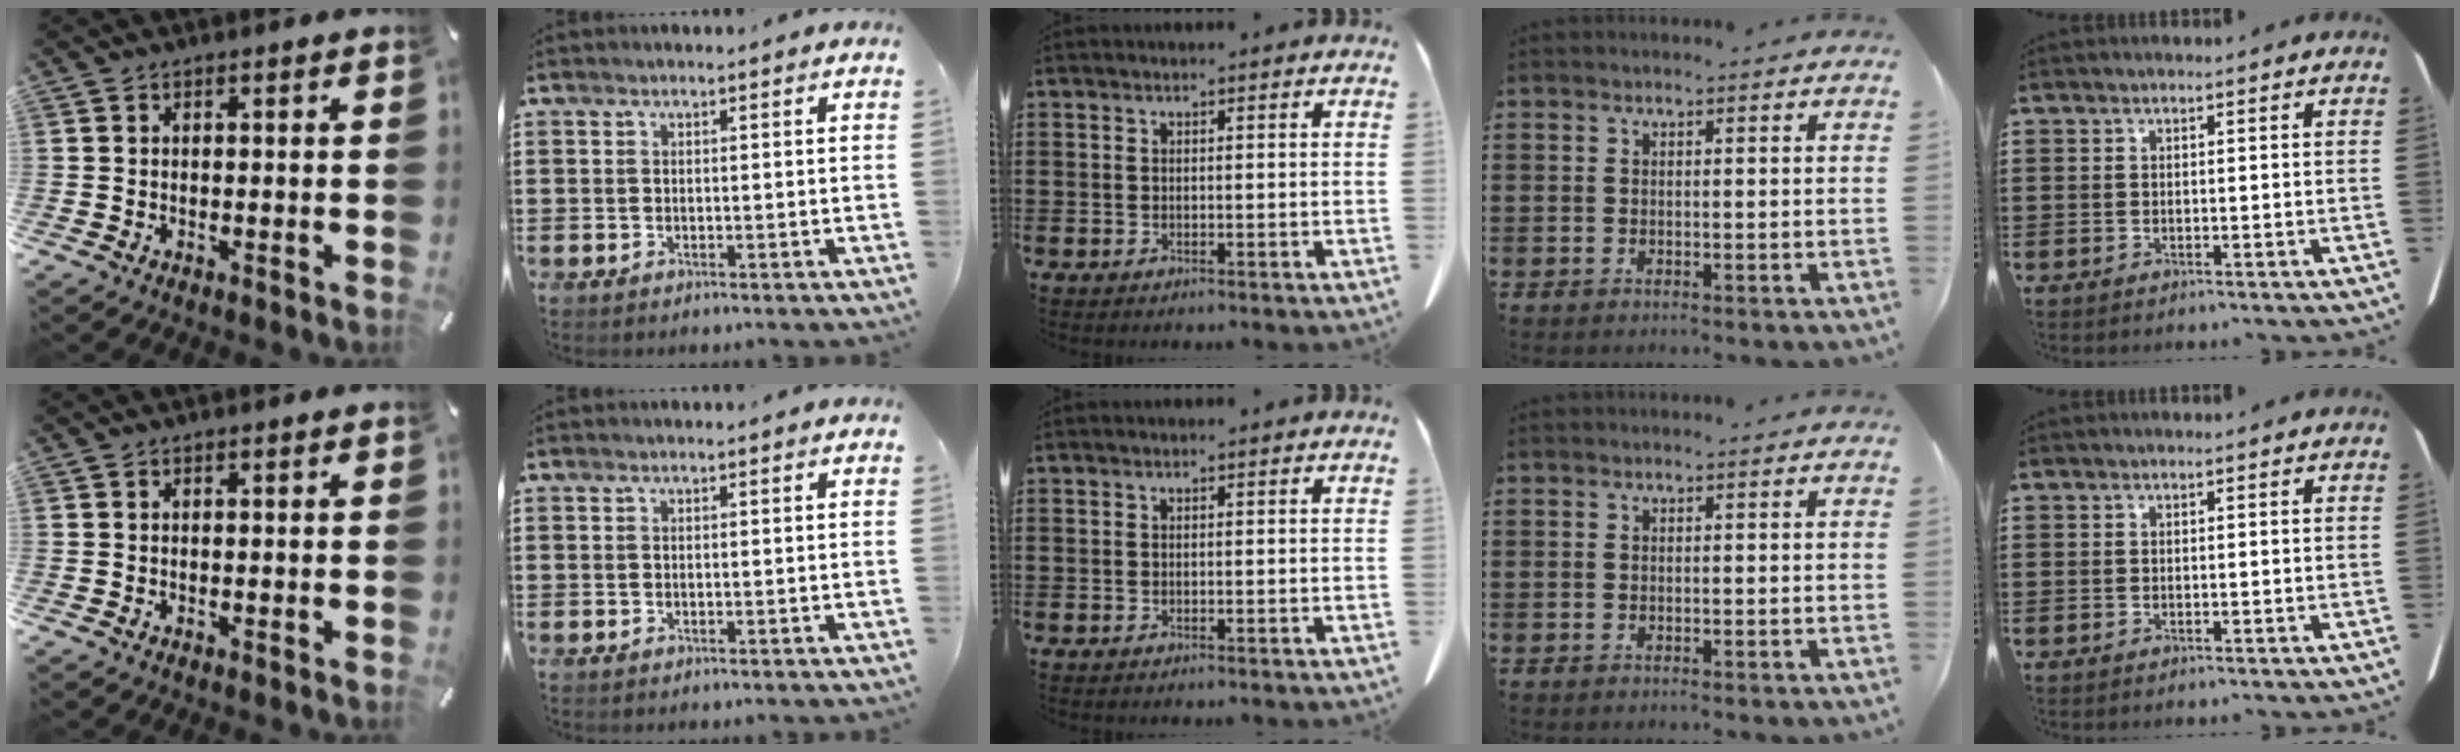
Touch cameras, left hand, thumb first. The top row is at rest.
{}